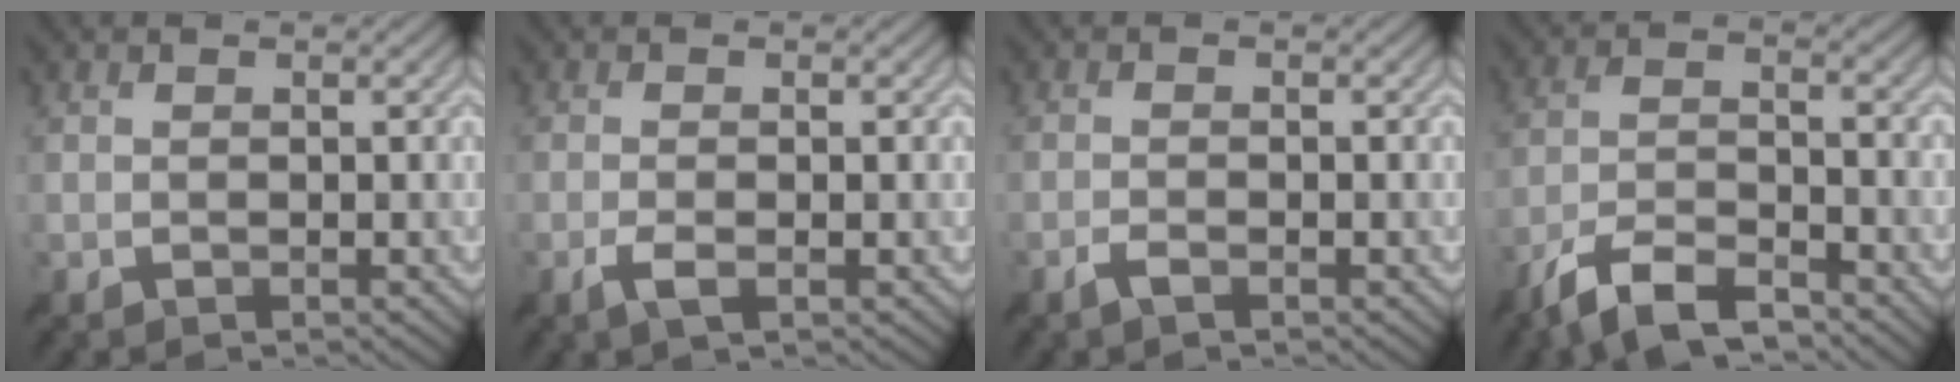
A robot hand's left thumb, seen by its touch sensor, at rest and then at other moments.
{"total": 2.3, "force": [-0.9, 0.5, 2.1], "torque": [-0.041, 0.003, -0.021]}
{"total": 1.5, "force": [-0.9, 0.2, 1.1], "torque": [-0.019, 0.005, -0.023]}
{"total": 7.7, "force": [-6.0, 2.0, 4.4], "torque": [-0.089, -0.005, -0.123]}